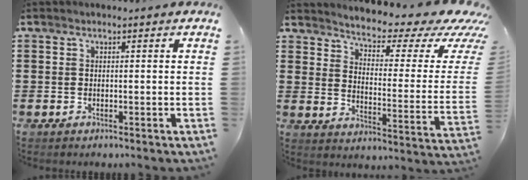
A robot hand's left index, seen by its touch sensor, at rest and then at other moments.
{"total": 4.2, "force": [3.4, 0.7, 2.4], "torque": [-0.057, -0.036, 0.049]}